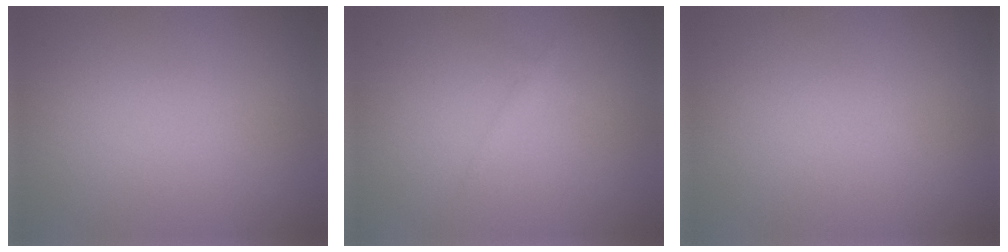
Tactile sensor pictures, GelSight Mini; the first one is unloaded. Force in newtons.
{"total": 0.8, "press": 0.8, "slide": 0.0}
{"total": 0.0}